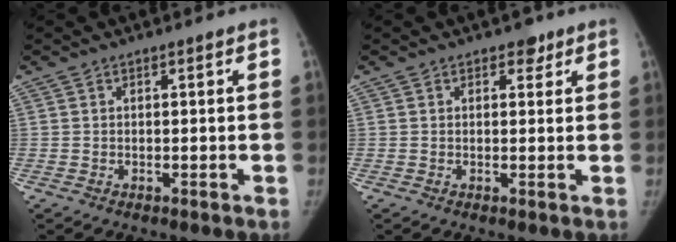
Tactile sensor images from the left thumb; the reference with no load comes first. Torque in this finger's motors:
{"motor_torque": [0.21, 0.07, 0.39, -0.31, 0.08]}